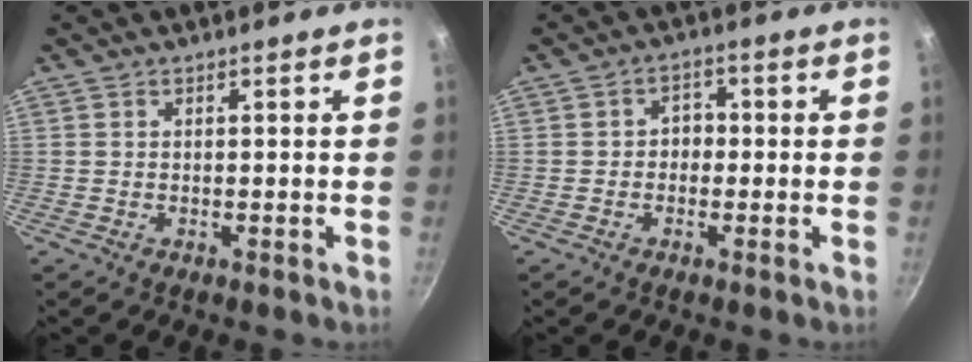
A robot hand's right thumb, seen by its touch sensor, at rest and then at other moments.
{"total": 3.0, "force": [-0.6, 2.5, 1.5], "torque": [-0.001, 0.011, -0.013]}